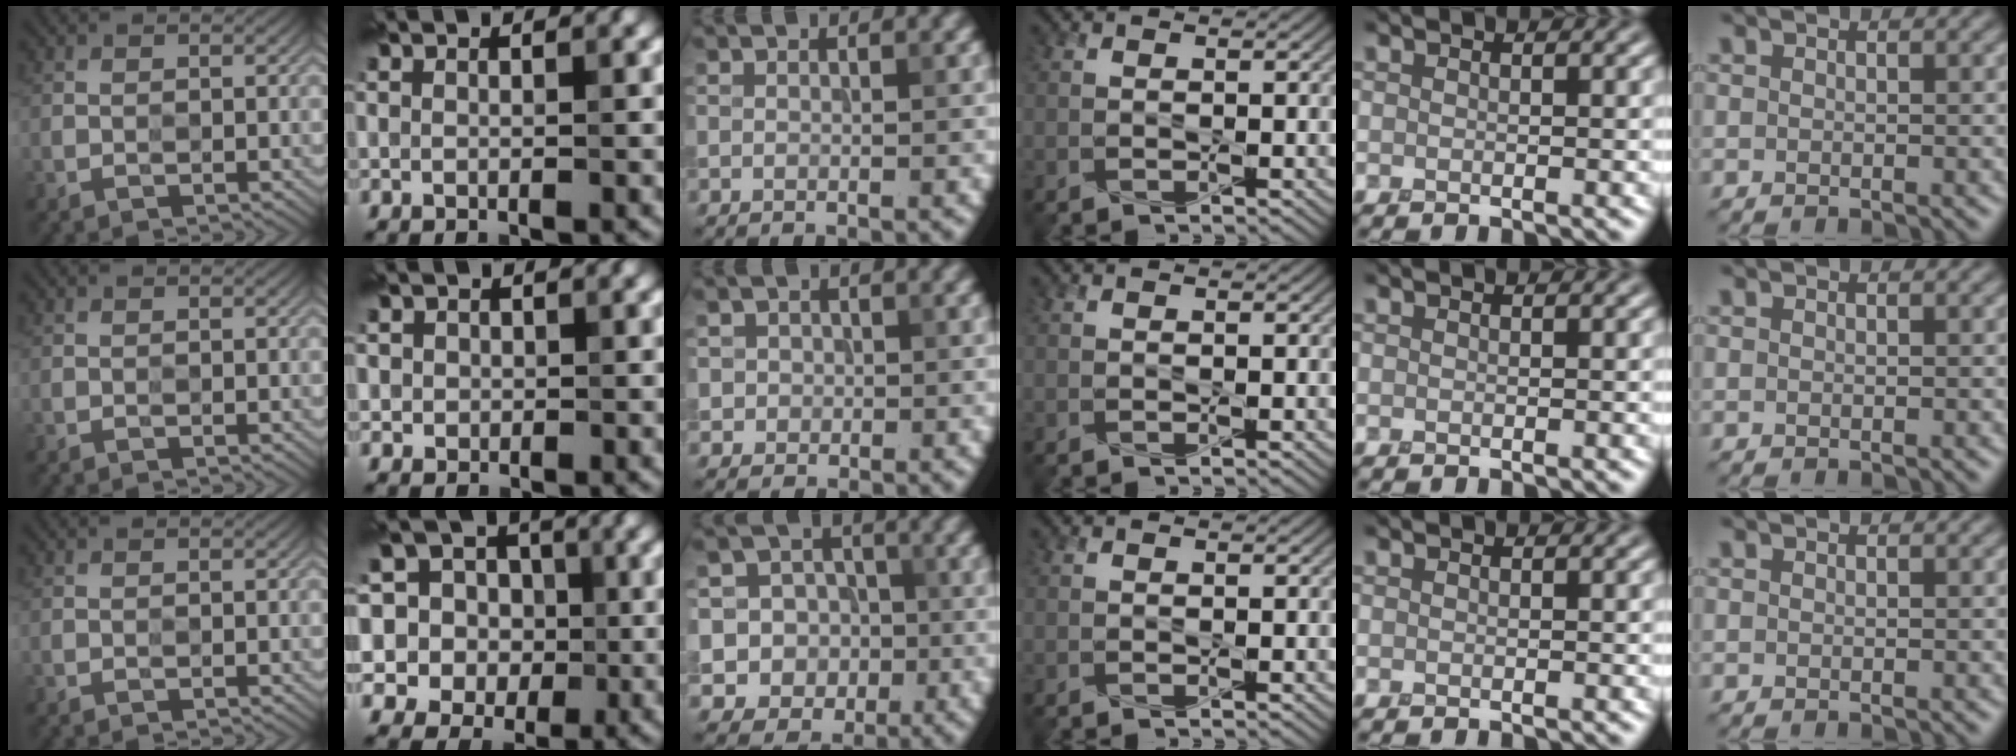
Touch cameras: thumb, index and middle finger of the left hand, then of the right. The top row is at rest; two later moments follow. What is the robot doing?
{"motion": "press", "object": "memory foam"}